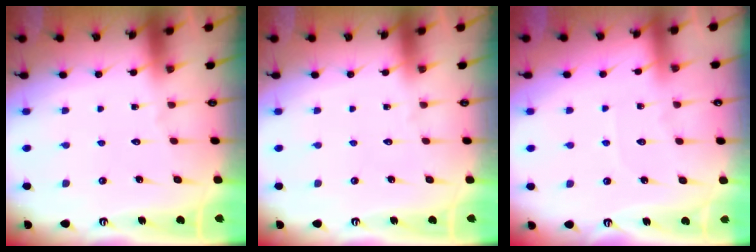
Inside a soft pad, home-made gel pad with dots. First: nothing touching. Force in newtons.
{"total": 0.0}
{"total": 2.1, "press": 2.1, "slide": 0.4}